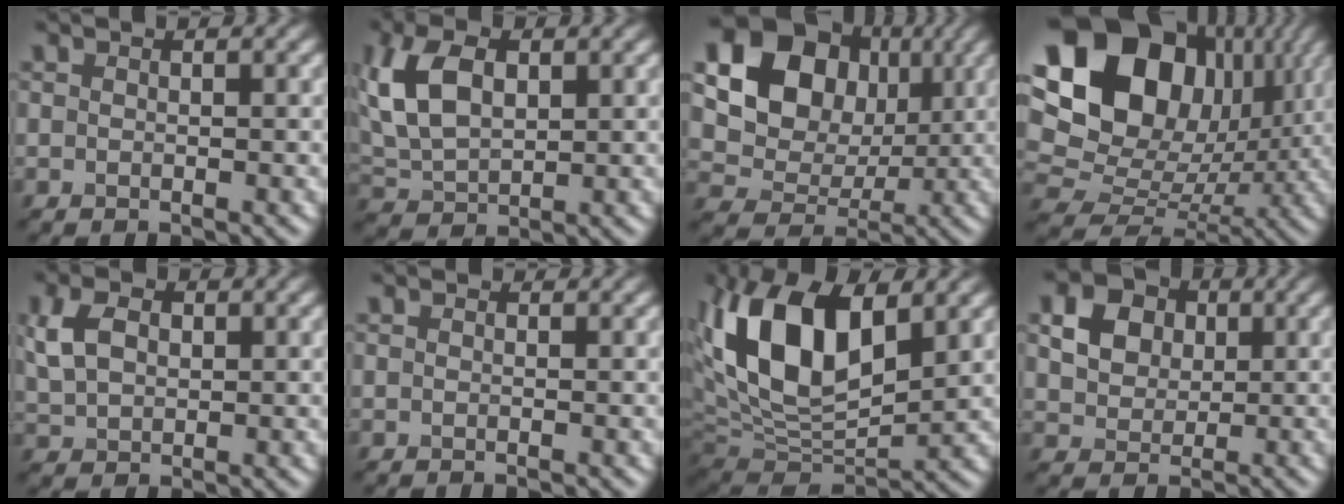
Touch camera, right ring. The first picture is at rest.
{"total": 6.0, "force": [1.8, 3.6, 4.4], "torque": [-0.124, 0.018, 0.055]}
{"total": 11.7, "force": [3.9, 9.5, 5.6], "torque": [-0.148, 0.042, 0.088]}
{"total": 20.7, "force": [7.4, 15.6, 11.4], "torque": [-0.258, 0.065, 0.150]}
{"total": 3.1, "force": [1.1, 2.2, 1.9], "torque": [-0.065, 0.012, 0.041]}
{"total": 0.9, "force": [0.2, 0.6, 0.6], "torque": [-0.003, 0.003, -0.009]}
{"total": 10.9, "force": [3.5, 5.7, 8.6], "torque": [-0.171, 0.014, 0.081]}
{"total": 5.1, "force": [2.0, 4.2, 2.1], "torque": [-0.062, 0.028, 0.051]}